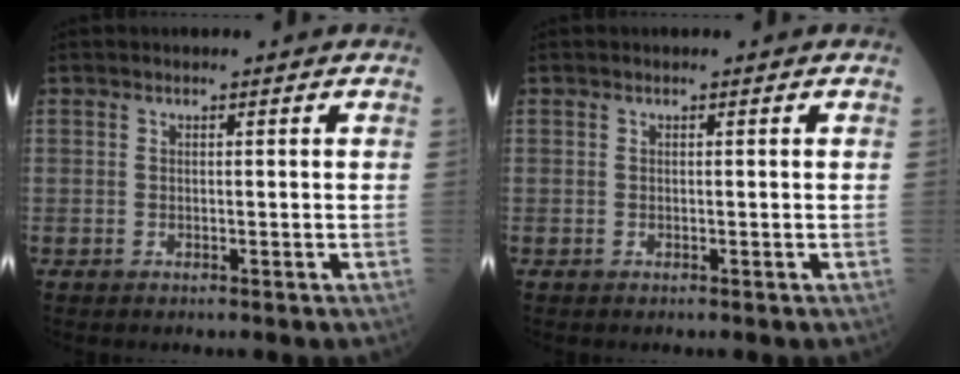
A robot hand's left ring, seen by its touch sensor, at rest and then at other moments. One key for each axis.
{"total": 0.0}